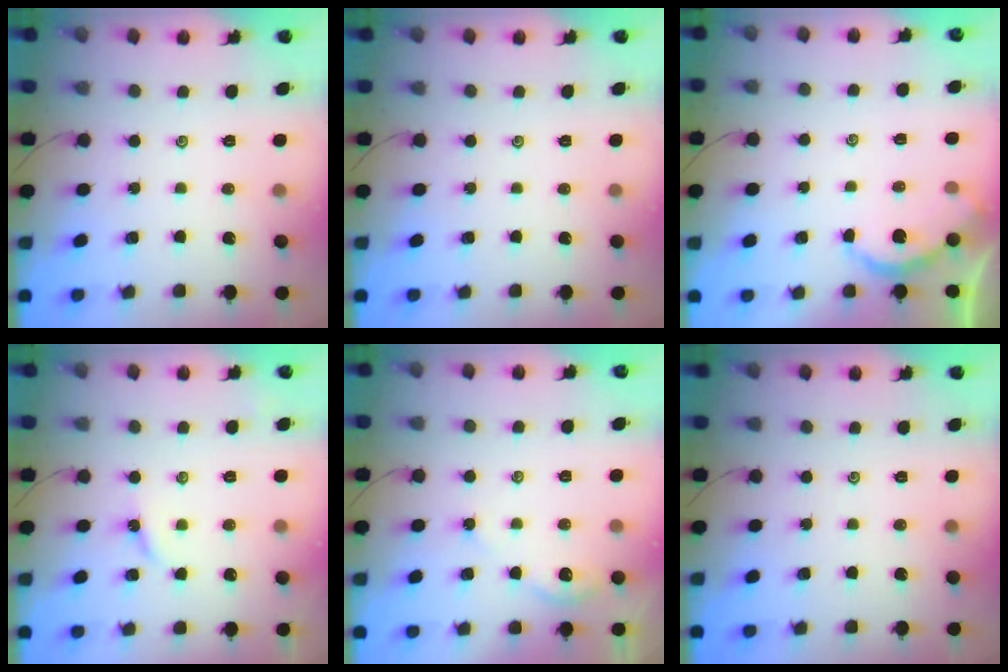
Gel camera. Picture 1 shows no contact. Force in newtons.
{"total": 0.0}
{"total": 2.6, "press": 2.6, "slide": 0.2}
{"total": 4.7, "press": 4.6, "slide": 0.6}
{"total": 2.9, "press": 2.9, "slide": 0.3}
{"total": 0.0}